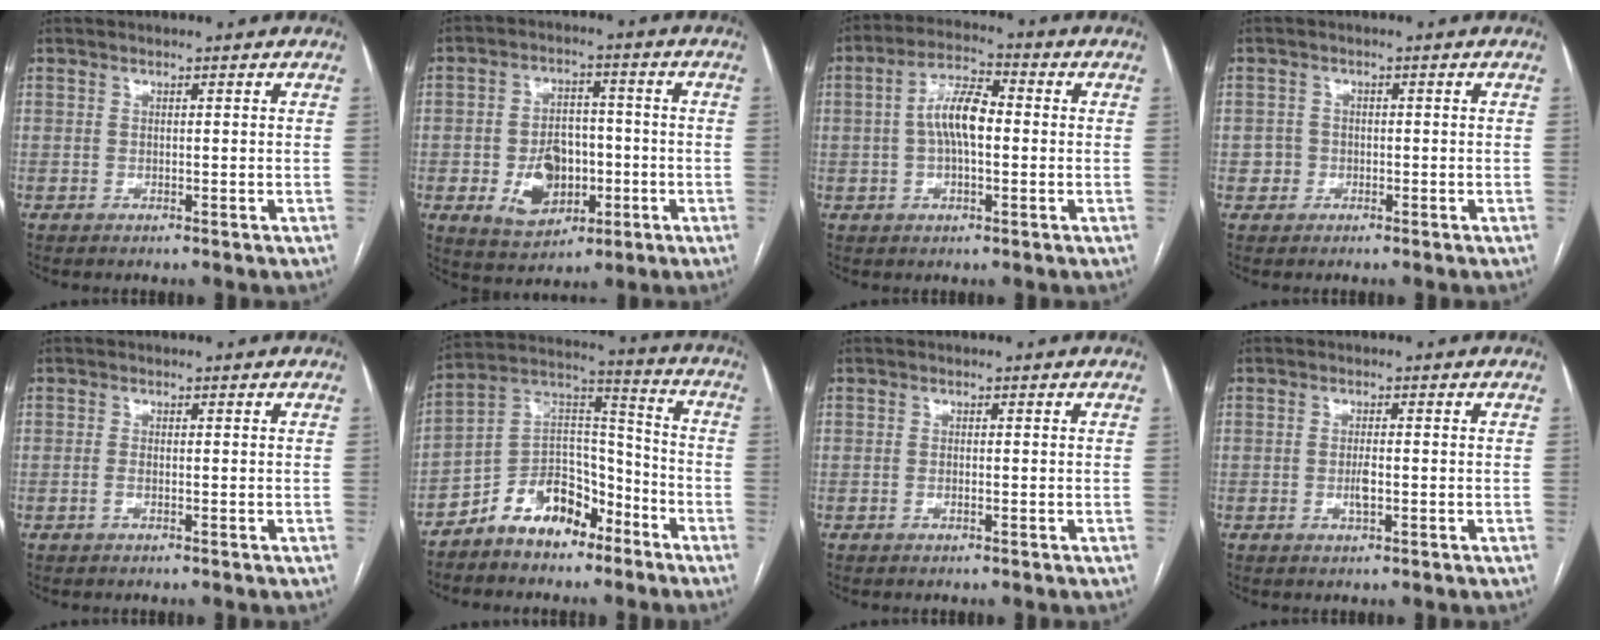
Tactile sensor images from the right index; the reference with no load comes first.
{"total": 10.0, "force": [-2.6, 6.9, 6.7], "torque": [-0.127, 0.012, -0.032]}
{"total": 7.6, "force": [0.0, 2.8, 7.1], "torque": [-0.142, 0.020, -0.004]}
{"total": 2.0, "force": [-0.7, 1.8, 0.1], "torque": [0.004, 0.010, -0.015]}
{"total": 1.1, "force": [-0.5, 0.4, 0.9], "torque": [-0.020, 0.001, -0.009]}
{"total": 12.1, "force": [-8.2, 6.6, 5.9], "torque": [-0.110, 0.040, -0.146]}
{"total": 0.9, "force": [-0.4, 0.2, 0.8], "torque": [-0.015, 0.001, -0.006]}
{"total": 2.2, "force": [-0.6, 0.5, 2.0], "torque": [-0.042, -0.001, -0.009]}